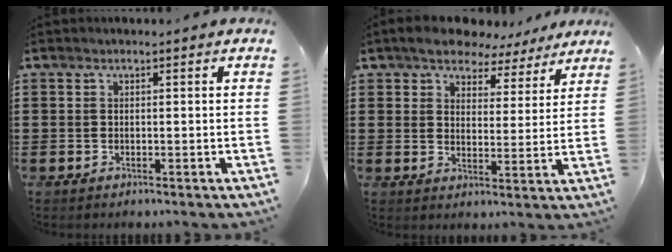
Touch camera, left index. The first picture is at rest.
{"total": 6.1, "force": [5.6, 2.2, 1.1], "torque": [-0.043, -0.018, 0.100]}